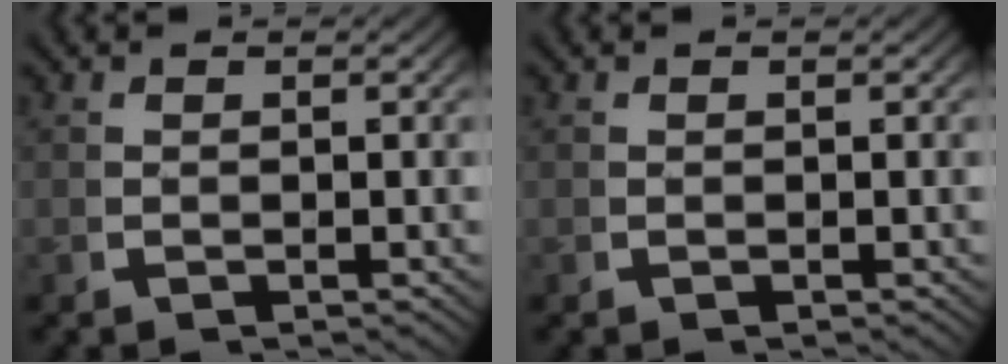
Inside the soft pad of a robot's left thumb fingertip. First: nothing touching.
{"total": 0.0}